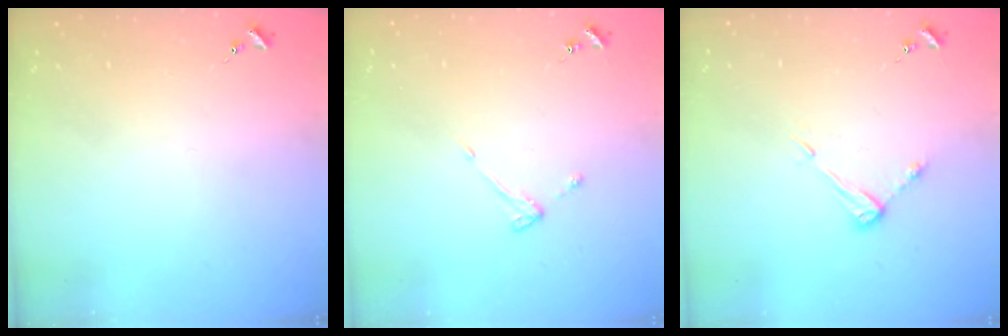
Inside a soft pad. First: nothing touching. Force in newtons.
{"total": 3.0, "press": 3.0, "slide": 0.4}
{"total": 5.2, "press": 5.1, "slide": 0.3}